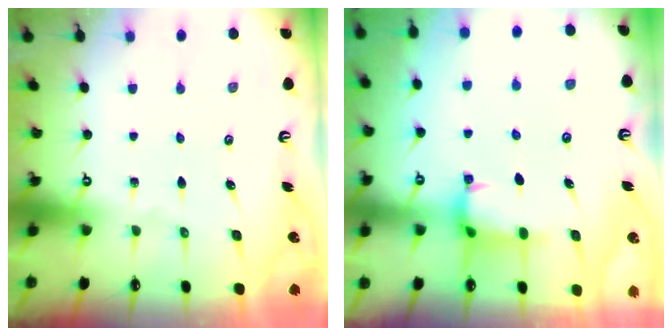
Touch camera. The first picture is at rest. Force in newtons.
{"total": 1.3, "press": 1.2, "slide": 0.3}